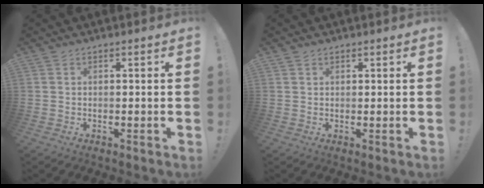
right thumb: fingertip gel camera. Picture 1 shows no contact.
{"total": 1.0, "force": [0.8, 0.7, 0.1], "torque": [0.009, -0.004, 0.012]}